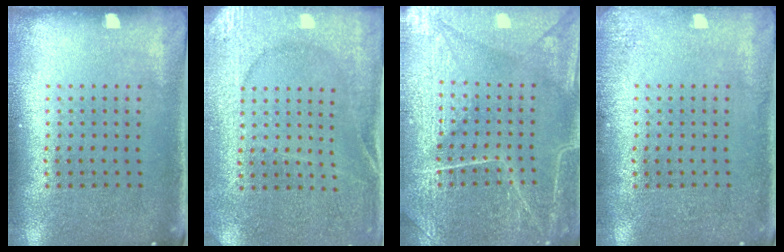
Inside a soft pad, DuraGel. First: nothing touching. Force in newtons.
{"total": 2.7, "press": 2.7, "slide": 0.3}
{"total": 4.2, "press": 4.2, "slide": 0.3}
{"total": 1.3, "press": 1.3, "slide": 0.2}